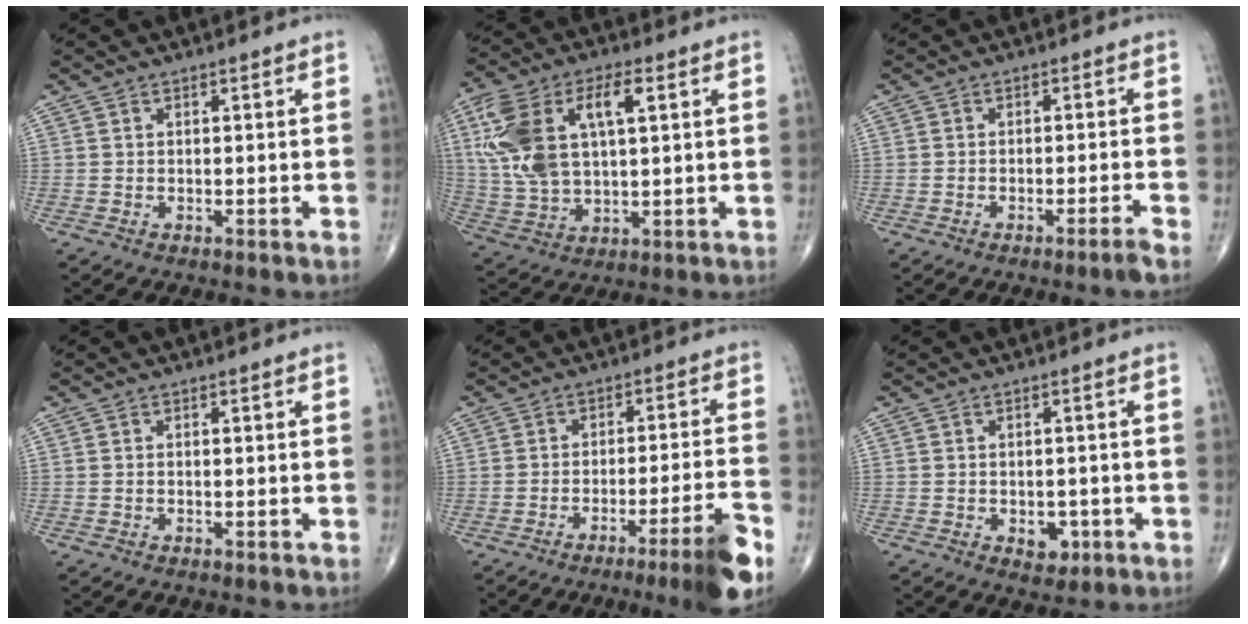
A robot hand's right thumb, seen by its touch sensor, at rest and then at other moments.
{"total": 17.7, "force": [4.7, 8.8, 14.6], "torque": [-0.302, 0.012, 0.090]}
{"total": 2.3, "force": [-1.7, -0.7, 1.3], "torque": [-0.030, 0.009, -0.029]}
{"total": 0.0}
{"total": 10.4, "force": [-6.2, 0.5, 8.3], "torque": [-0.124, 0.026, -0.090]}
{"total": 3.8, "force": [-1.3, 2.6, 2.5], "torque": [-0.014, 0.002, -0.011]}